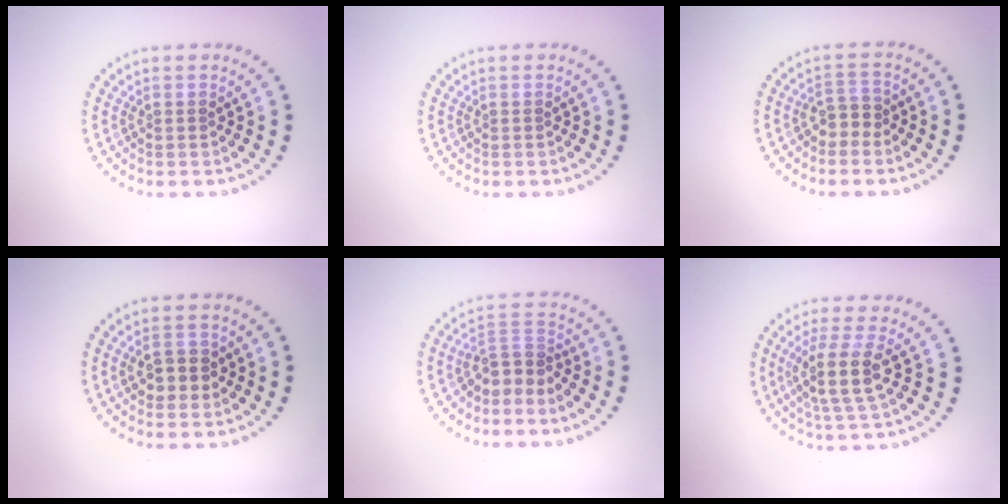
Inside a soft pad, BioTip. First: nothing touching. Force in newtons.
{"total": 0.0}
{"total": 1.8, "press": 1.6, "slide": 0.9}
{"total": 2.5, "press": 2.5, "slide": 0.2}
{"total": 2.9, "press": 2.0, "slide": 2.0}
{"total": 3.9, "press": 3.2, "slide": 2.3}